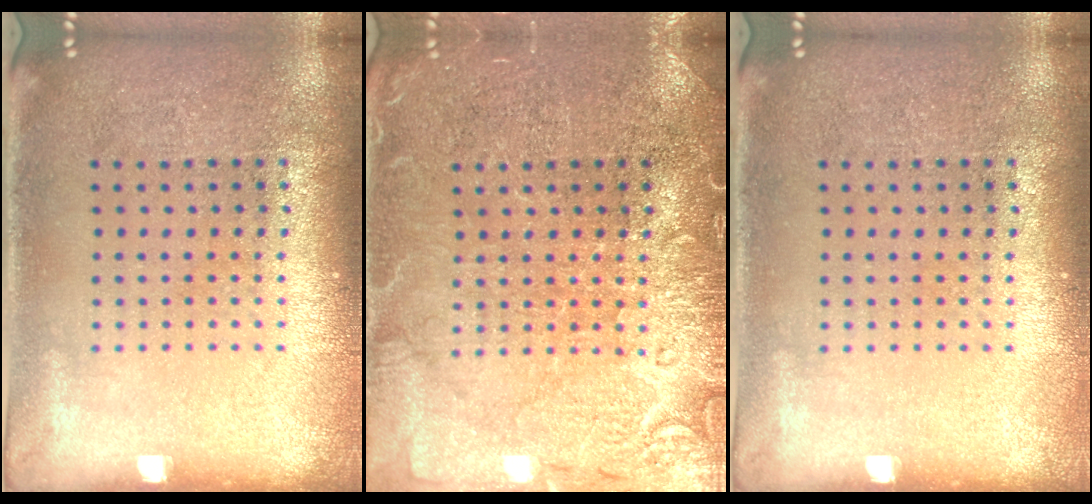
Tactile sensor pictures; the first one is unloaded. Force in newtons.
{"total": 4.5, "press": 4.5, "slide": 0.7}
{"total": 0.0}